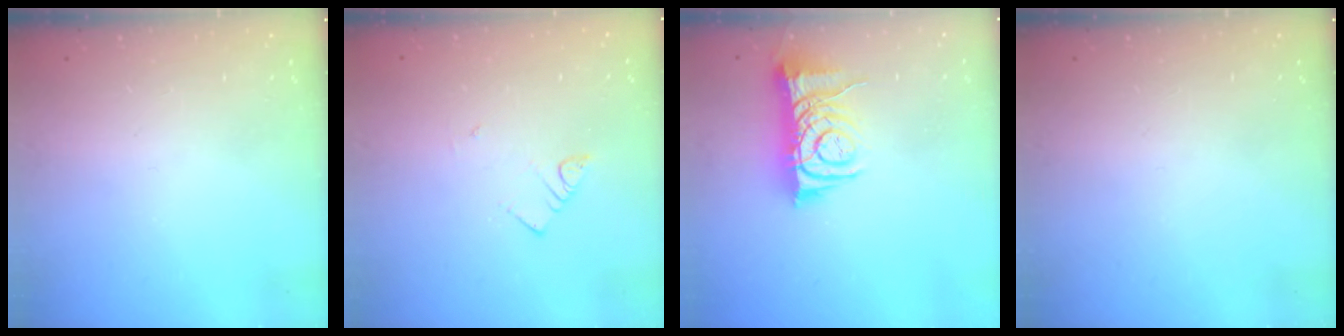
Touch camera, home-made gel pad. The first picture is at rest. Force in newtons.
{"total": 3.2, "press": 3.2, "slide": 0.3}
{"total": 8.8, "press": 8.8, "slide": 0.6}
{"total": 0.0}